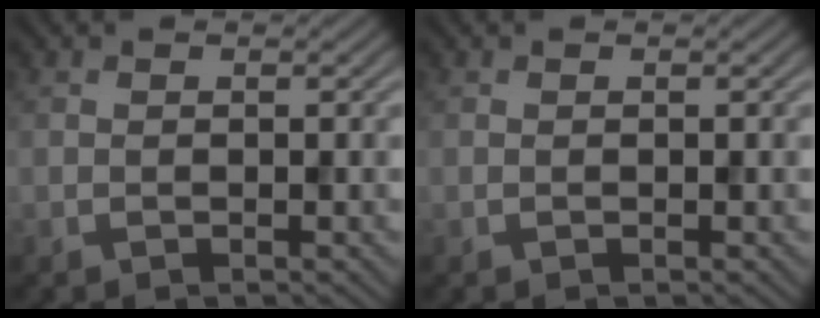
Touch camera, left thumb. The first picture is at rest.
{"total": 0.0}